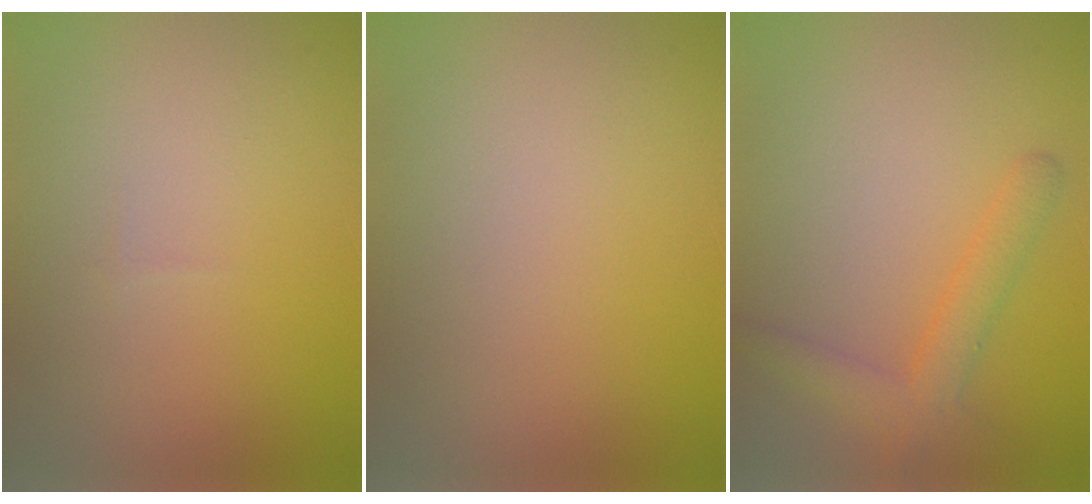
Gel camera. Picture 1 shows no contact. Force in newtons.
{"total": 0.0}
{"total": 2.7, "press": 2.7, "slide": 0.1}